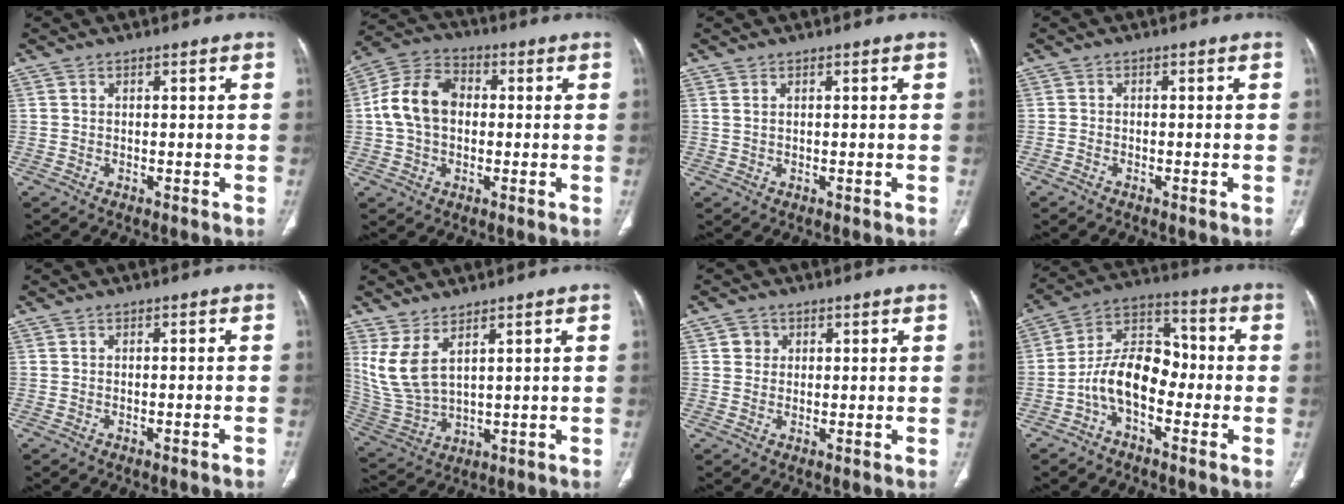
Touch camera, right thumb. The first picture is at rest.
{"total": 11.3, "force": [0.4, 8.2, 7.8], "torque": [-0.139, 0.030, -0.001]}
{"total": 0.8, "force": [0.4, 0.4, 0.6], "torque": [-0.016, 0.007, 0.012]}
{"total": 0.7, "force": [-0.5, 0.3, 0.3], "torque": [-0.009, 0.002, -0.014]}
{"total": 1.8, "force": [-1.3, 0.0, 1.2], "torque": [-0.025, 0.010, -0.008]}
{"total": 8.9, "force": [4.4, 3.6, 6.9], "torque": [-0.151, -0.026, 0.108]}
{"total": 2.3, "force": [0.7, 2.1, 0.5], "torque": [0.006, -0.001, 0.008]}
{"total": 11.5, "force": [-3.4, 6.9, 8.6], "torque": [-0.134, 0.052, -0.074]}